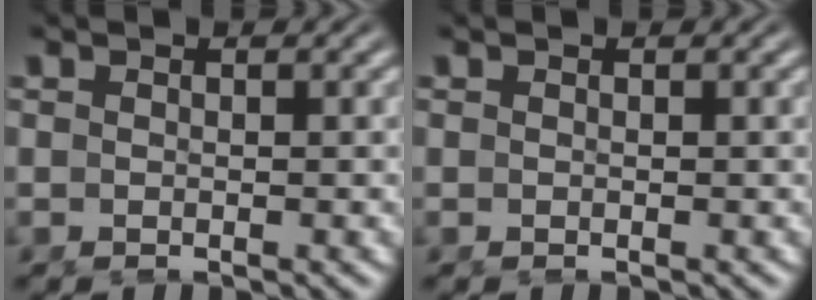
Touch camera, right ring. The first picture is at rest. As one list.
[{"total": 0.0}]